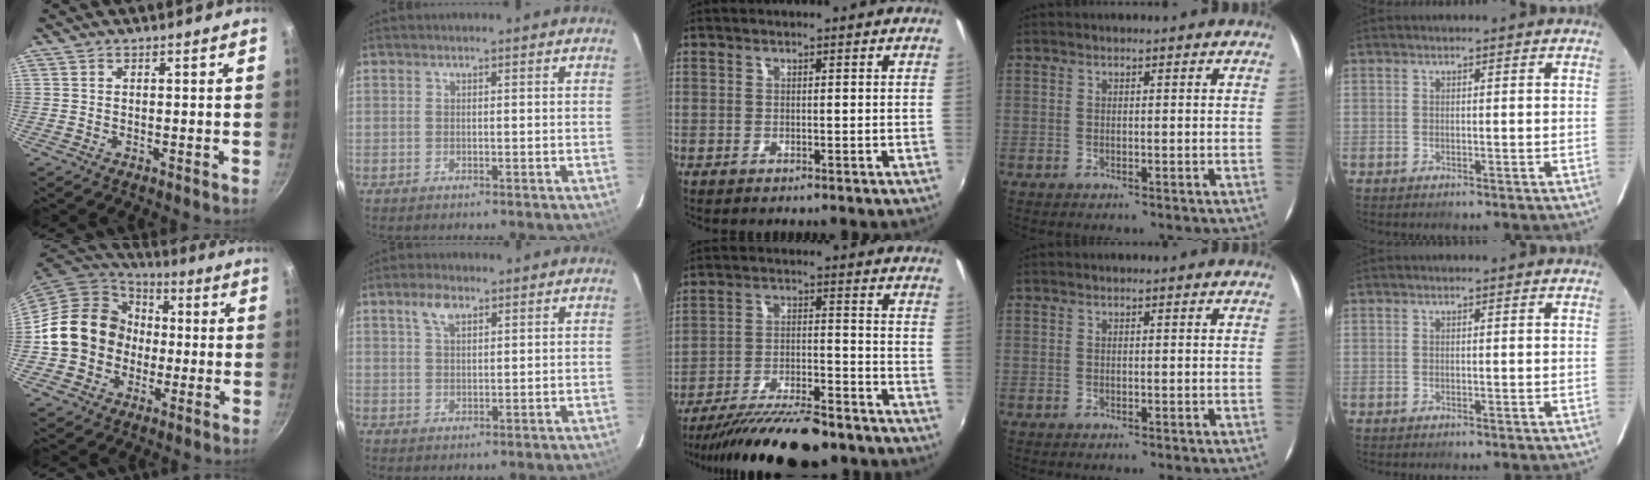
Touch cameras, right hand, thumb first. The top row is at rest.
{"thumb": {"total": 16.0, "force": [-0.9, 14.1, 7.4], "torque": [-0.095, 0.035, -0.020]}, "index": {"total": 3.8, "force": [2.2, 1.8, 2.5], "torque": [-0.048, 0.009, 0.042]}, "middle": {"total": 18.5, "force": [-15.7, 4.0, 9.0], "torque": [-0.170, -0.031, -0.241]}}